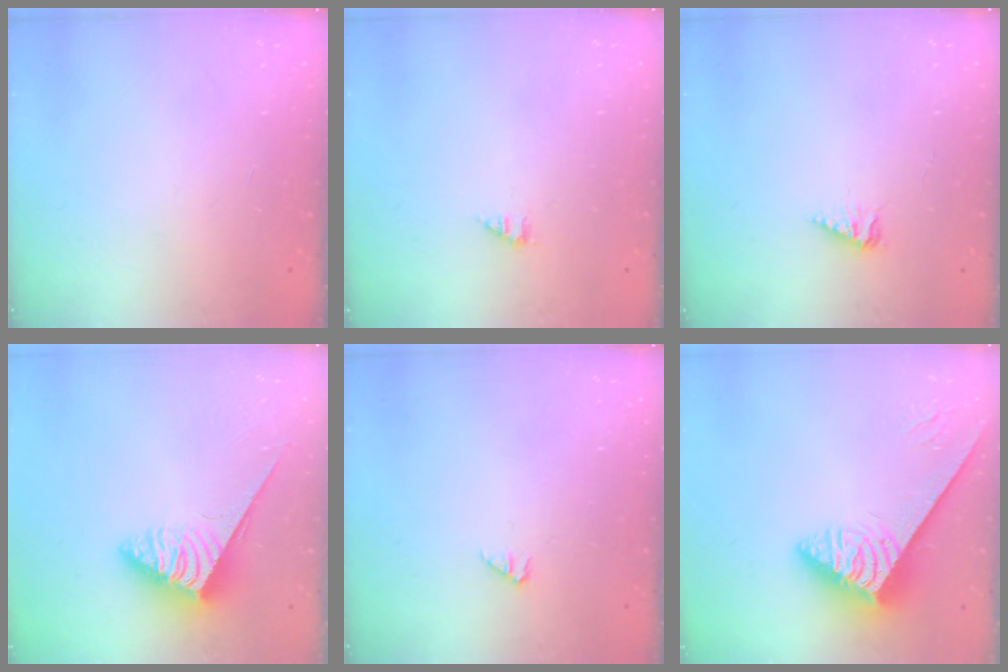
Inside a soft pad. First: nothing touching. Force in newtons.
{"total": 1.3, "press": 1.3, "slide": 0.2}
{"total": 3.7, "press": 3.7, "slide": 0.3}
{"total": 3.9, "press": 3.9, "slide": 0.5}
{"total": 0.0}
{"total": 3.8, "press": 3.8, "slide": 0.5}